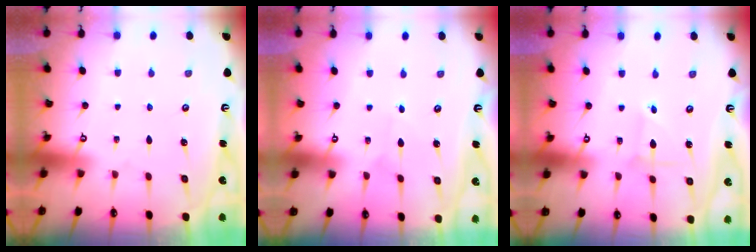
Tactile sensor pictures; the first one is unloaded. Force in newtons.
{"total": 1.3, "press": 1.3, "slide": 0.1}
{"total": 2.2, "press": 2.2, "slide": 0.2}